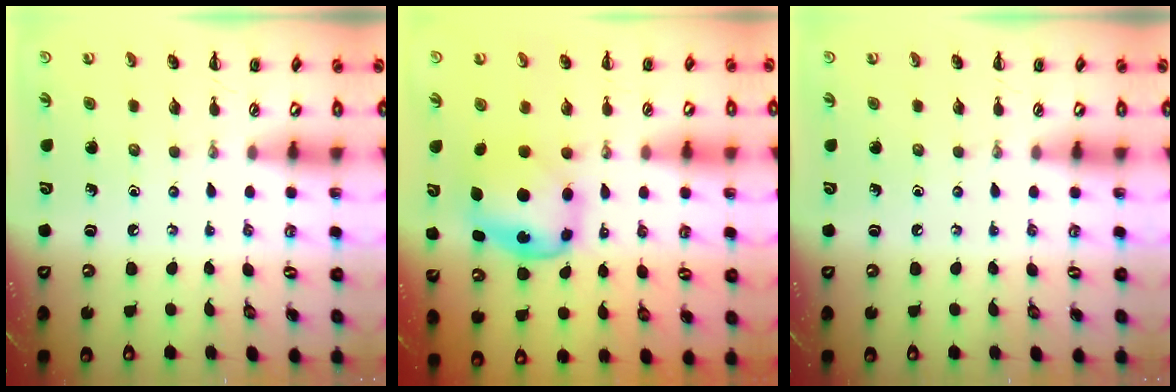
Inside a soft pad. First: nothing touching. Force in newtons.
{"total": 5.8, "press": 5.8, "slide": 0.8}
{"total": 0.0}